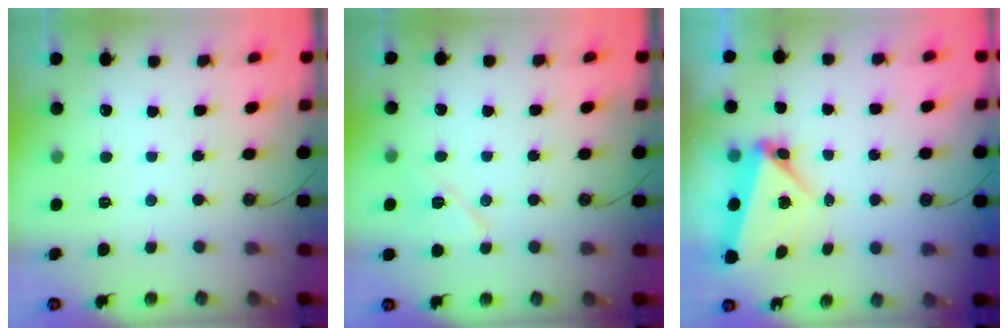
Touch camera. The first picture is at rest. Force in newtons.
{"total": 8.1, "press": 8.1, "slide": 1.1}
{"total": 5.6, "press": 5.1, "slide": 2.2}